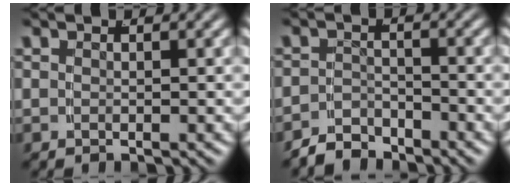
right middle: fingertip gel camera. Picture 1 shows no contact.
{"total": 3.2, "force": [-3.1, 0.7, 0.2], "torque": [0.005, -0.005, -0.056]}